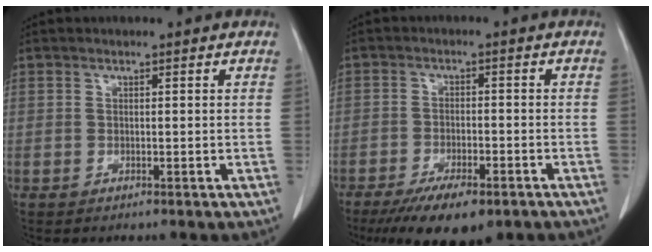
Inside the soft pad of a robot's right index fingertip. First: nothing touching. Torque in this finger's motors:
{"motor_torque": [0.27, -0.13, 0.14, 0.01]}